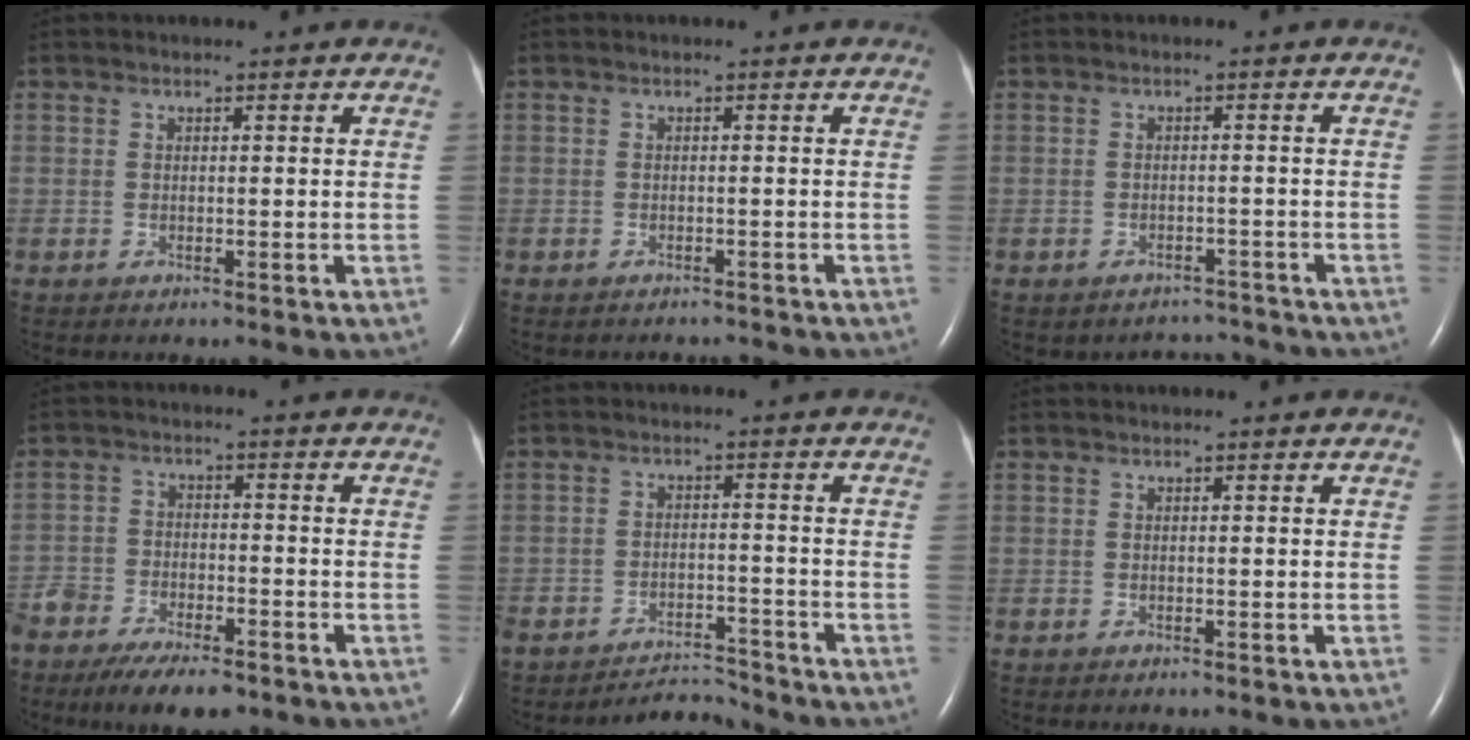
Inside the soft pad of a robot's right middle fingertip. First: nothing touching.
{"total": 1.6, "force": [-1.6, 0.3, 0.1], "torque": [-0.004, -0.005, -0.020]}
{"total": 2.7, "force": [-2.4, 1.0, -0.5], "torque": [0.002, 0.009, -0.031]}
{"total": 12.8, "force": [-9.7, 4.7, 6.9], "torque": [-0.128, -0.012, -0.158]}
{"total": 5.2, "force": [-5.2, 0.4, -0.6], "torque": [0.007, 0.002, -0.087]}
{"total": 0.0}